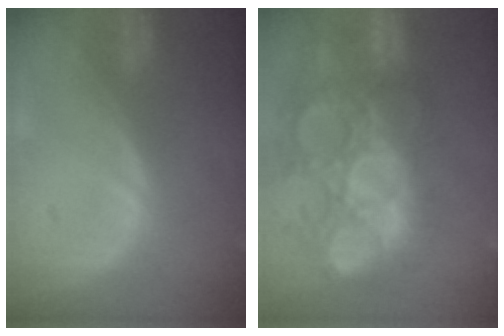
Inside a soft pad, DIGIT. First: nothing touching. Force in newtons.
{"total": 14.5, "press": 12.8, "slide": 6.9}